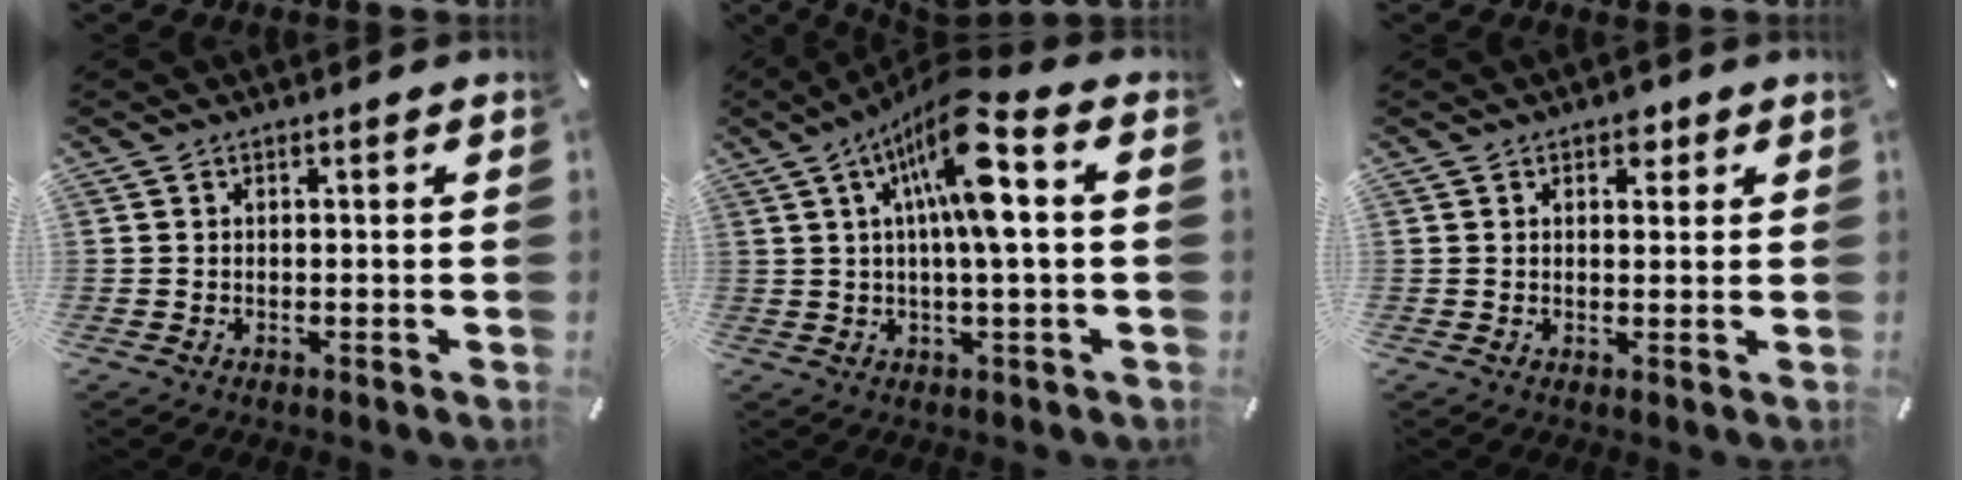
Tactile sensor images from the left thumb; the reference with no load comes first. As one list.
[{"total": 14.9, "force": [4.2, 3.1, 13.9], "torque": [-0.272, -0.010, 0.062]}, {"total": 2.8, "force": [1.5, 2.0, 1.3], "torque": [0.003, -0.007, 0.017]}]